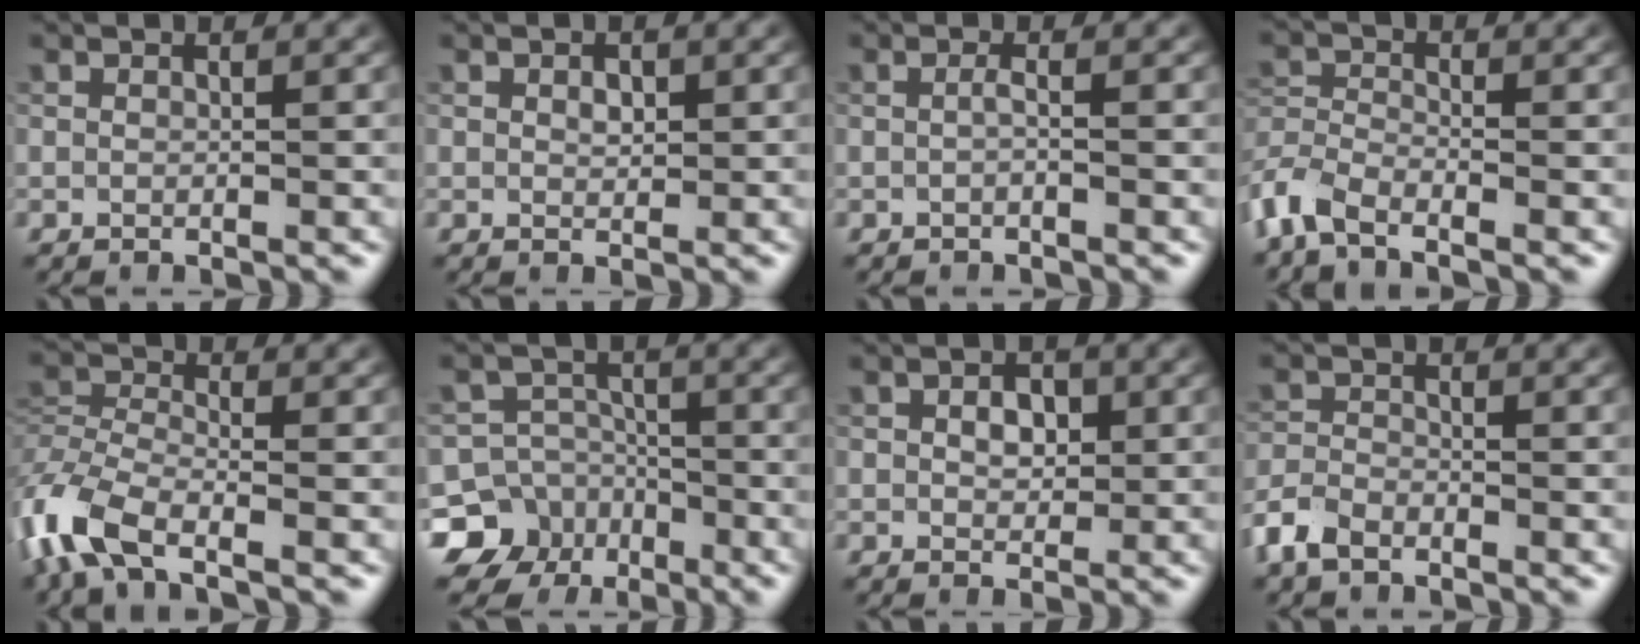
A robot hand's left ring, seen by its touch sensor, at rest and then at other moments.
{"total": 1.0, "force": [0.3, 0.7, 0.7], "torque": [-0.013, -0.001, 0.006]}
{"total": 0.8, "force": [-0.3, 0.0, 0.7], "torque": [-0.015, 0.001, -0.007]}
{"total": 4.1, "force": [-3.1, 1.5, 2.3], "torque": [-0.055, -0.007, -0.075]}
{"total": 7.0, "force": [-4.5, 2.8, 4.6], "torque": [-0.106, -0.006, -0.103]}
{"total": 9.7, "force": [-5.6, 7.9, 1.3], "torque": [-0.017, -0.021, -0.115]}
{"total": 2.2, "force": [0.4, 1.5, 1.5], "torque": [-0.027, 0.001, 0.004]}
{"total": 2.8, "force": [-2.1, 1.4, 1.3], "torque": [-0.031, -0.001, -0.055]}